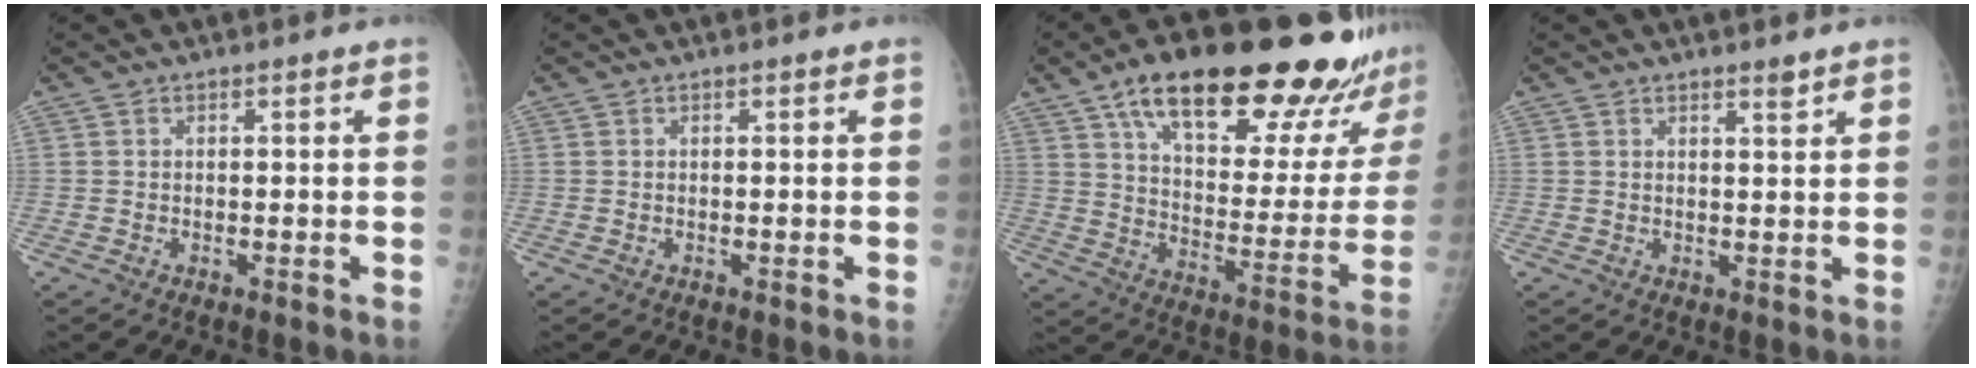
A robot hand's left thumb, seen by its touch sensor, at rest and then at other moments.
{"total": 0.0}
{"total": 29.2, "force": [21.4, 8.5, 18.0], "torque": [-0.230, -0.073, 0.310]}
{"total": 1.9, "force": [1.5, 0.2, 1.1], "torque": [-0.014, -0.012, 0.024]}